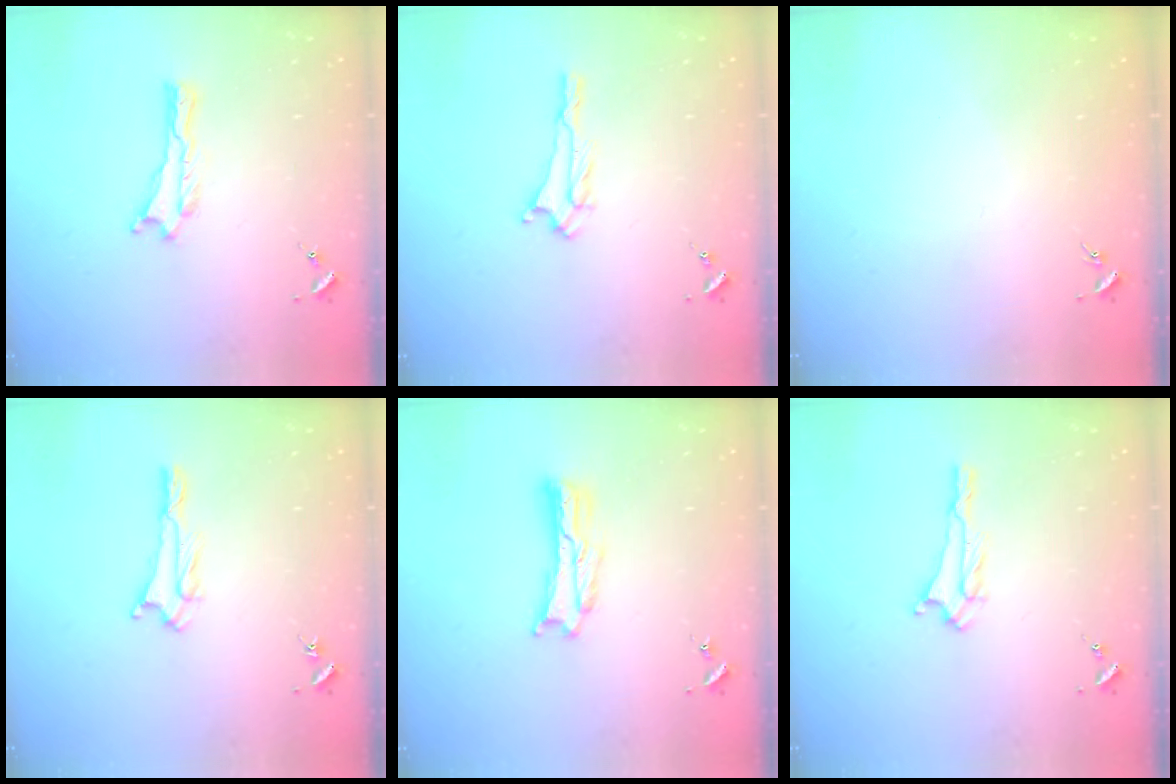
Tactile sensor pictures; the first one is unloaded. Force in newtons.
{"total": 1.9, "press": 1.9, "slide": 0.4}
{"total": 0.0}
{"total": 1.7, "press": 1.7, "slide": 0.2}
{"total": 1.6, "press": 1.6, "slide": 0.3}
{"total": 1.9, "press": 1.9, "slide": 0.4}